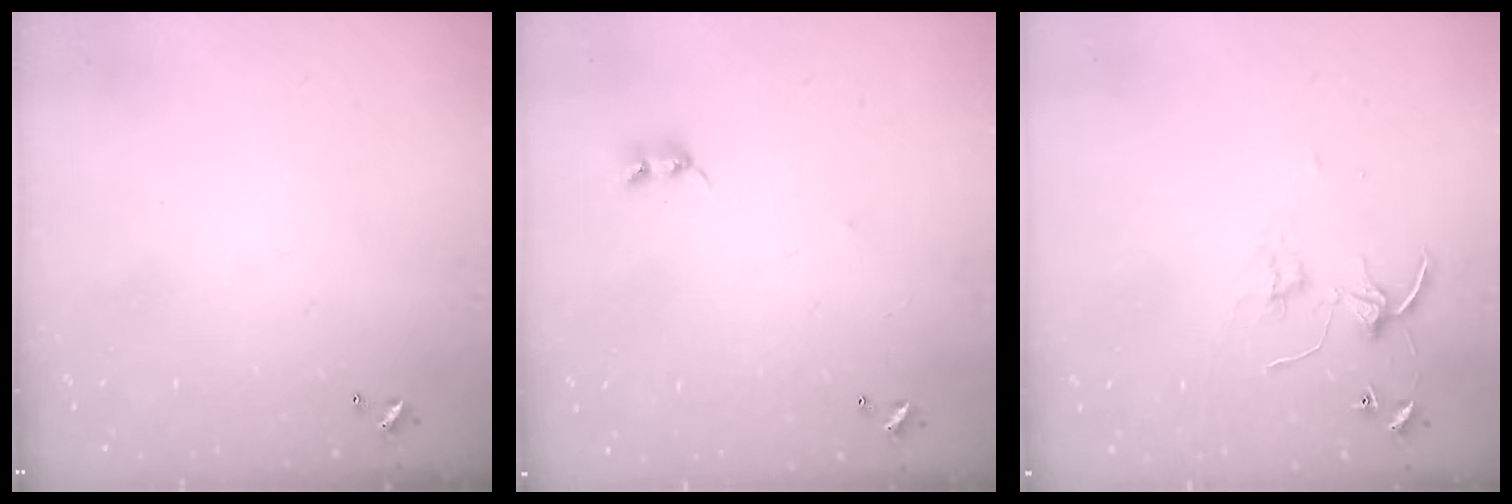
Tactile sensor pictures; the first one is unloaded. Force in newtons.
{"total": 2.2, "press": 2.2, "slide": 0.4}
{"total": 3.6, "press": 3.6, "slide": 0.1}